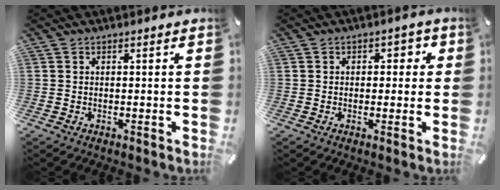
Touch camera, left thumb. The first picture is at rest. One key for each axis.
{"total": 2.6, "fx": -0.4, "fy": 2.1, "fz": 1.4, "tx": -0.013, "ty": 0.006, "tz": -0.018}